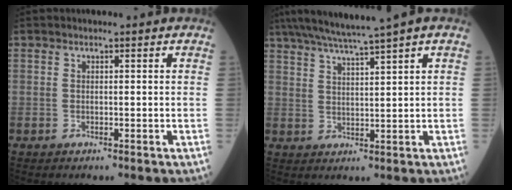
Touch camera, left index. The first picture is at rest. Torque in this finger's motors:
{"motor_torque": [0.74, -1.25, -0.03, 0.15]}